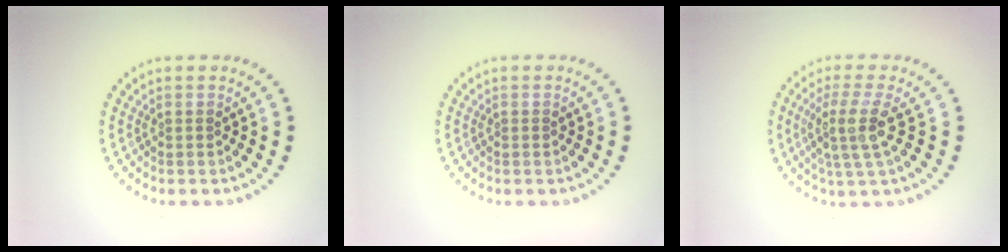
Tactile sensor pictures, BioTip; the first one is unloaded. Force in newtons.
{"total": 0.0}
{"total": 3.7, "press": 2.7, "slide": 2.5}